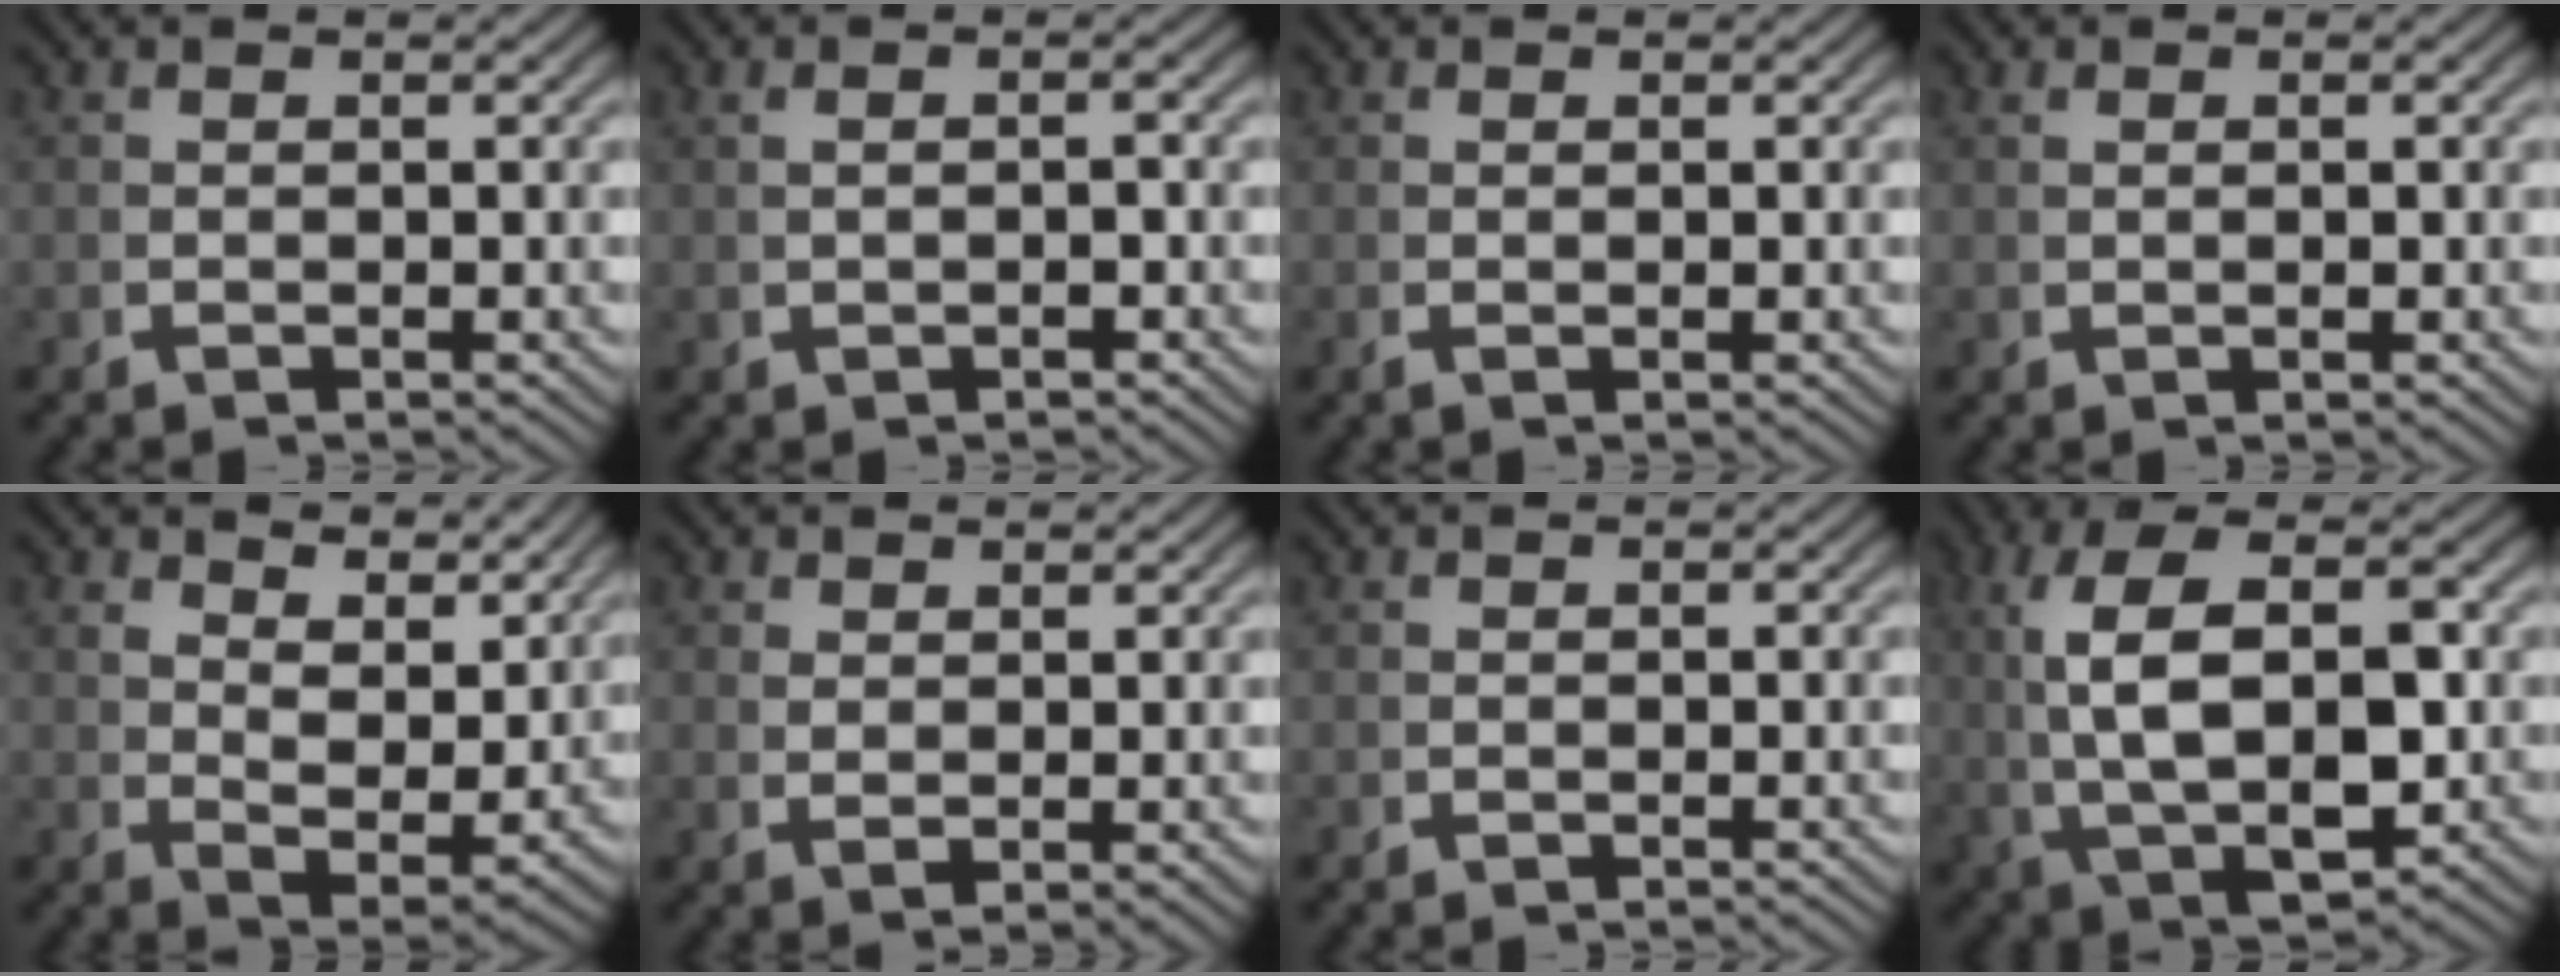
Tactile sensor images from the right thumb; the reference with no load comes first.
{"total": 1.1, "force": [-0.1, 0.1, 1.1], "torque": [-0.016, 0.007, 0.003]}
{"total": 0.5, "force": [0.2, -0.1, 0.5], "torque": [-0.011, 0.000, 0.003]}
{"total": 0.9, "force": [0.5, -0.3, 0.7], "torque": [-0.011, 0.006, 0.013]}
{"total": 5.9, "force": [2.6, 3.0, 4.4], "torque": [-0.078, -0.015, 0.051]}
{"total": 1.7, "force": [1.4, 0.3, 1.0], "torque": [-0.013, -0.001, 0.034]}
{"total": 0.0}
{"total": 10.6, "force": [0.5, 5.8, 8.9], "torque": [-0.198, -0.017, 0.028]}